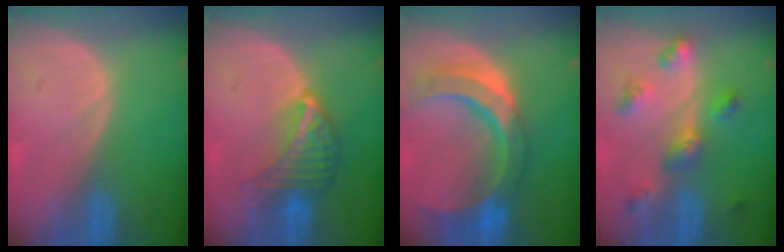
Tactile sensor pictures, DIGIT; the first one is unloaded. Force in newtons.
{"total": 7.1, "press": 6.4, "slide": 3.1}
{"total": 11.5, "press": 9.8, "slide": 5.9}
{"total": 6.6, "press": 5.8, "slide": 3.1}